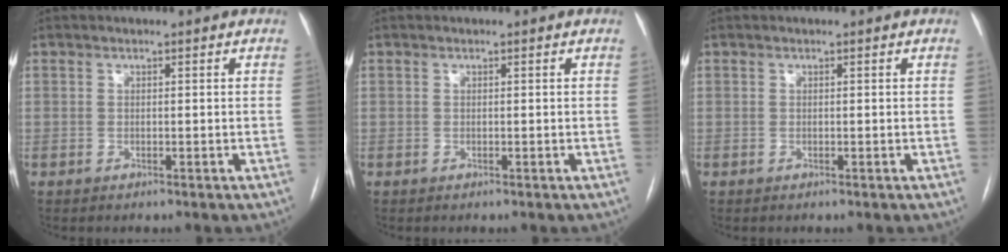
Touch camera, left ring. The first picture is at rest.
{"total": 0.0}
{"total": 0.0}